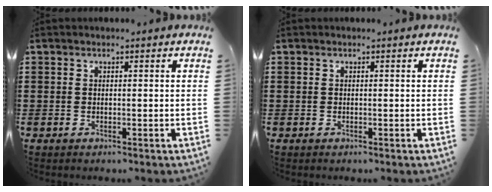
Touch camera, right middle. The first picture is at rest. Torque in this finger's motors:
{"motor_torque": [0.00, 0.00, 0.00, -0.01]}